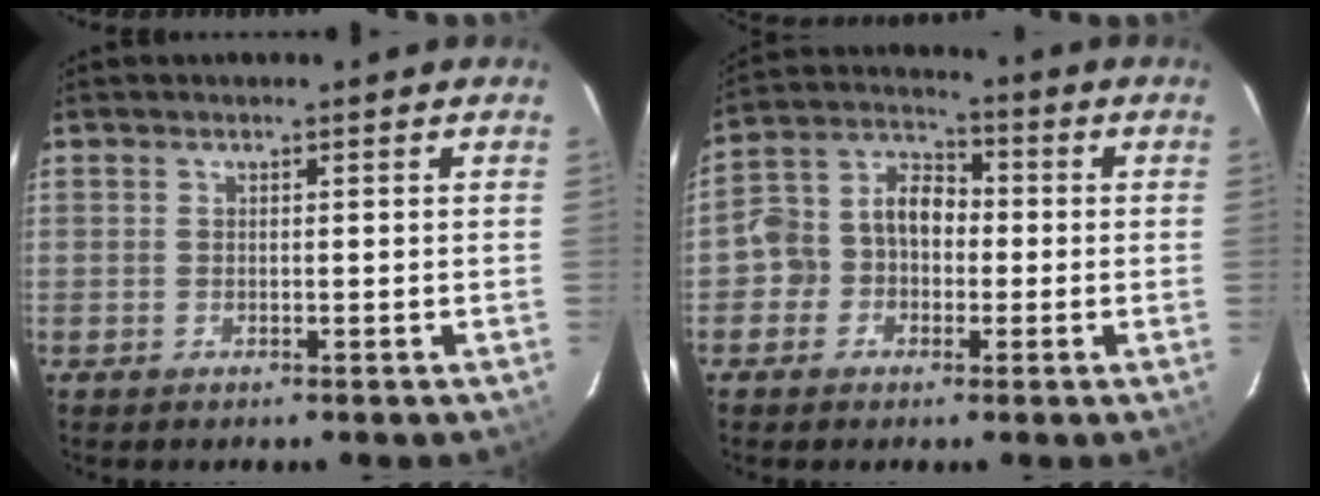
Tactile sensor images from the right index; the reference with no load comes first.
{"total": 8.2, "force": [-2.1, 7.1, 3.6], "torque": [-0.077, 0.033, -0.046]}